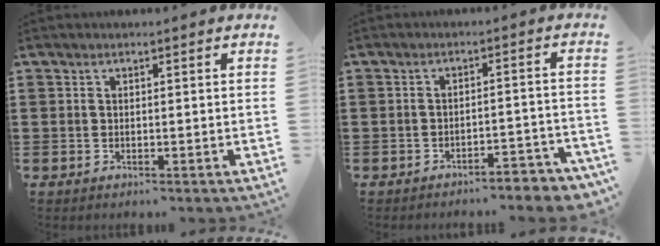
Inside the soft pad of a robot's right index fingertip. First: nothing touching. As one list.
[{"total": 3.5, "force": [-3.4, 0.0, 0.9], "torque": [-0.018, -0.002, -0.070]}]